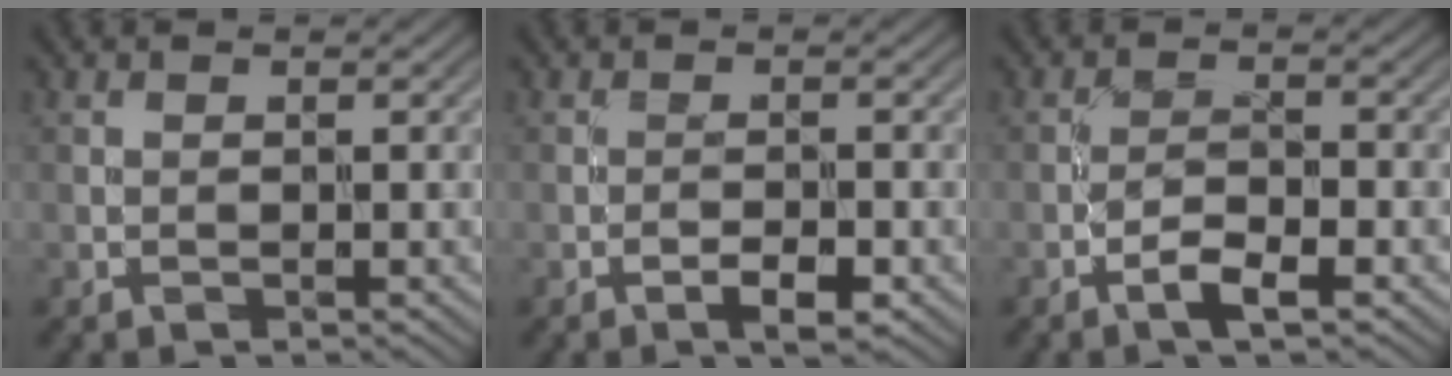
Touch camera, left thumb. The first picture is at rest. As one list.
[{"total": 2.3, "force": [-1.4, 0.6, 1.7], "torque": [-0.029, 0.005, -0.024]}, {"total": 2.9, "force": [-1.9, 0.6, 2.1], "torque": [-0.042, 0.007, -0.041]}]